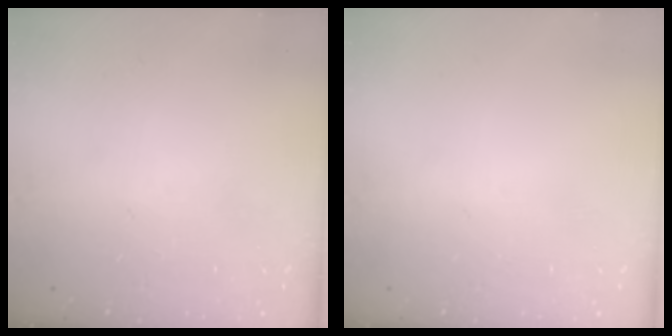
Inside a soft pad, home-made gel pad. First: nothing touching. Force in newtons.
{"total": 0.0}